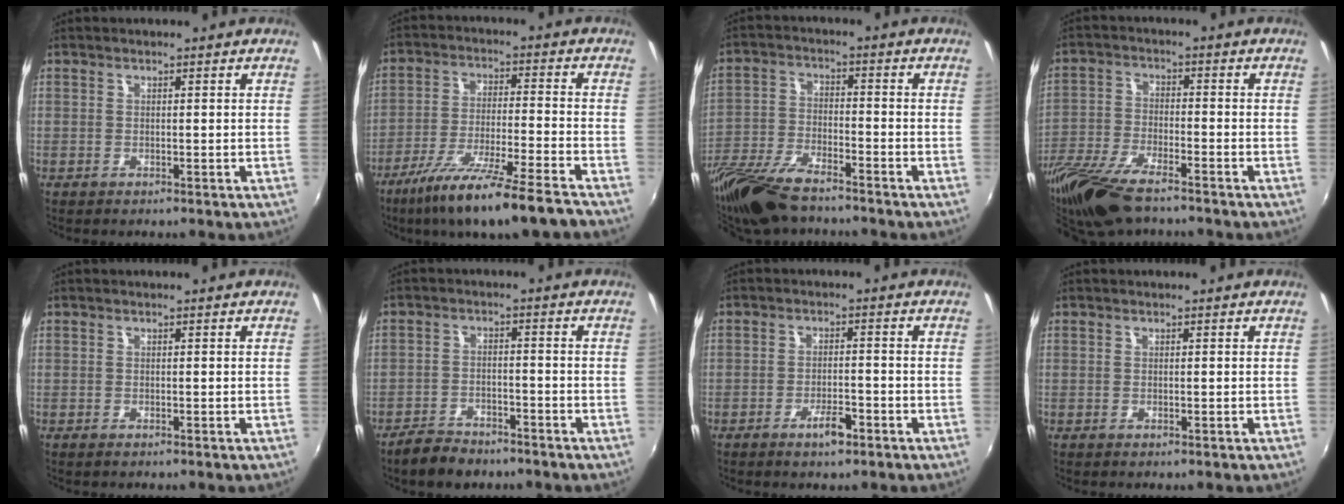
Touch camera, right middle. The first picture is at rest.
{"total": 16.0, "force": [-12.5, 0.4, 10.0], "torque": [-0.195, -0.044, -0.209]}
{"total": 15.5, "force": [-12.3, 4.4, 8.4], "torque": [-0.191, -0.030, -0.233]}
{"total": 14.8, "force": [-11.4, 4.1, 8.6], "torque": [-0.199, -0.034, -0.219]}
{"total": 0.0}
{"total": 6.6, "force": [-5.4, 2.8, 2.5], "torque": [-0.073, -0.001, -0.086]}
{"total": 3.8, "force": [-2.6, 1.3, 2.5], "torque": [-0.052, -0.005, -0.041]}
{"total": 0.0}